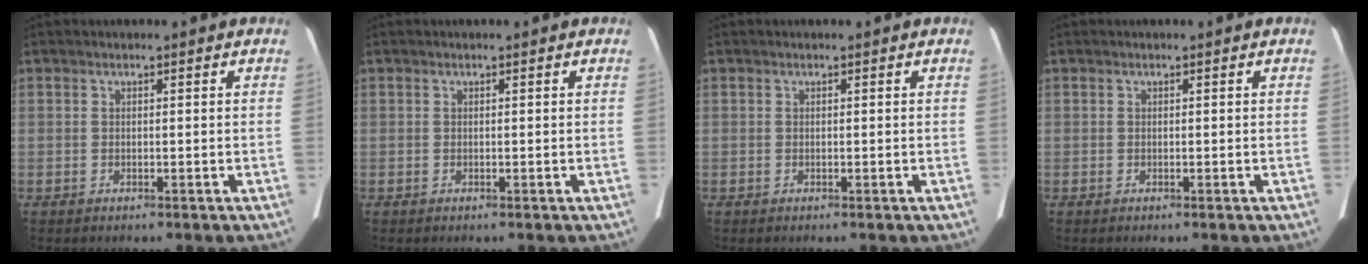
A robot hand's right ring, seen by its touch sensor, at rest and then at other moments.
{"total": 0.0}
{"total": 0.0}
{"total": 0.0}